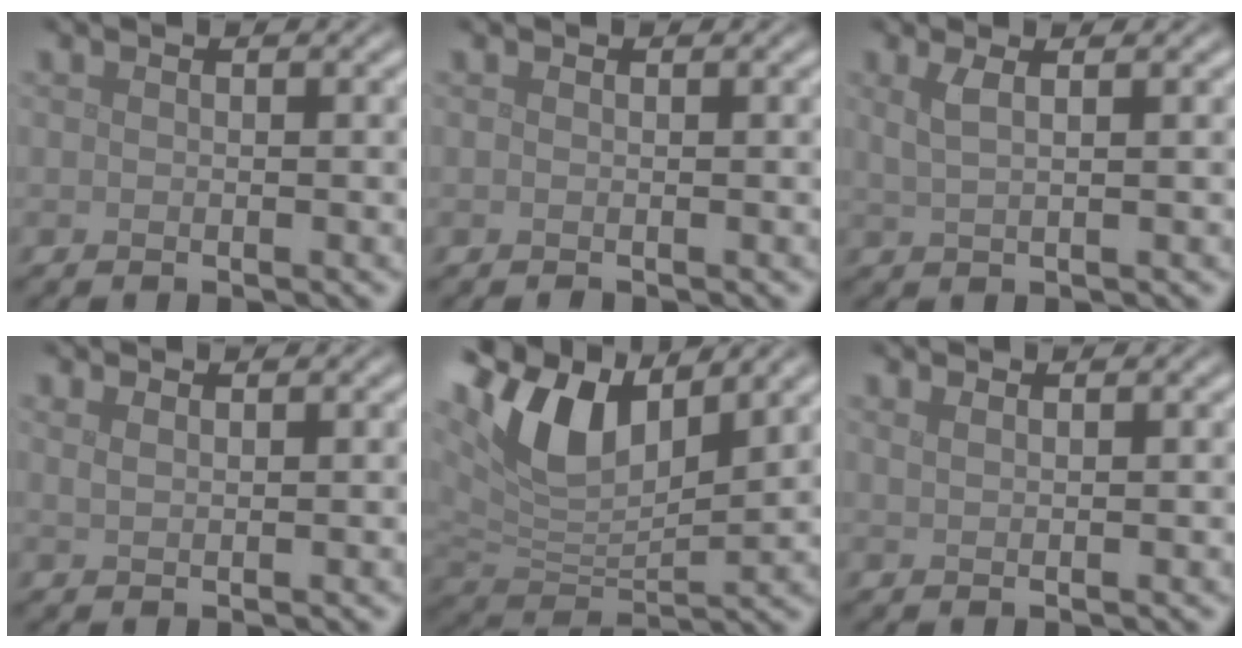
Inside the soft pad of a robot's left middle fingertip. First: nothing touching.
{"total": 0.0}
{"total": 2.1, "force": [0.9, 0.7, 1.8], "torque": [-0.026, 0.002, 0.014]}
{"total": 1.1, "force": [0.9, 0.3, 0.5], "torque": [-0.012, -0.002, 0.016]}
{"total": 9.0, "force": [4.4, 4.4, 6.5], "torque": [-0.134, 0.008, 0.078]}
{"total": 1.3, "force": [1.0, 0.5, 0.7], "torque": [-0.005, -0.002, 0.007]}